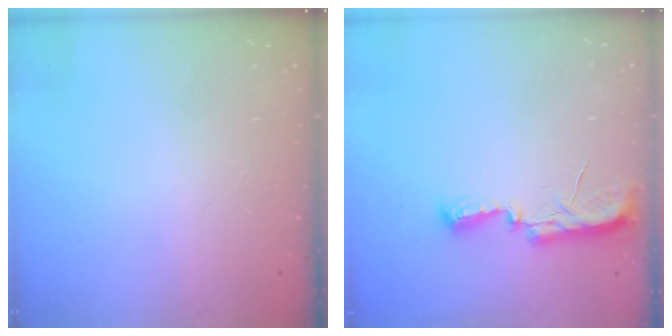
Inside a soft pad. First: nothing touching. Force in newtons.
{"total": 9.8, "press": 8.5, "slide": 4.8}